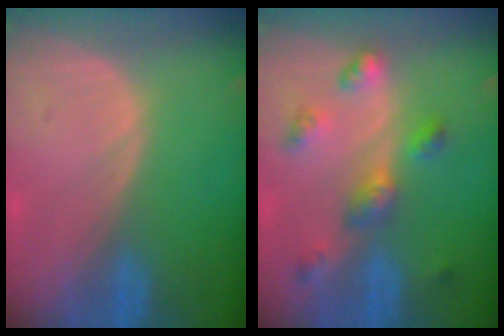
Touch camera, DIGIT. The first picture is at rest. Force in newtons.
{"total": 6.4, "press": 5.7, "slide": 2.8}